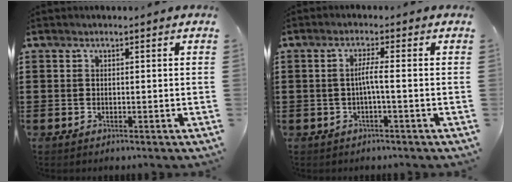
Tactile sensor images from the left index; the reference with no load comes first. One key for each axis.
{"total": 2.7, "fx": -0.5, "fy": -0.2, "fz": 2.7, "tx": -0.051, "ty": -0.002, "tz": -0.013}